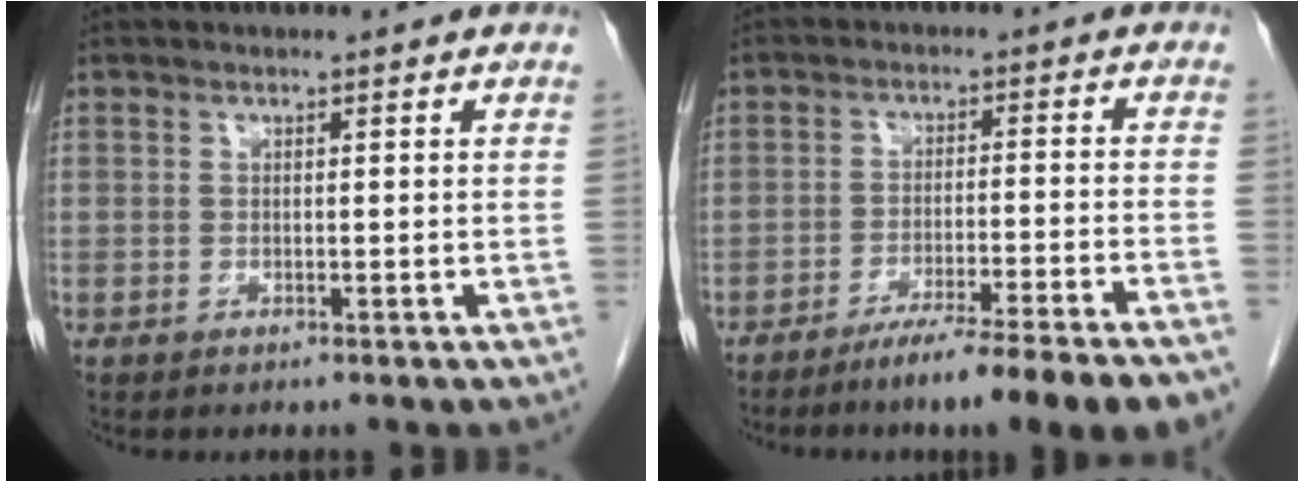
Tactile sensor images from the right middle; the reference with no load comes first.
{"total": 14.6, "force": [-11.5, -0.8, 9.0], "torque": [-0.093, -0.021, -0.170]}